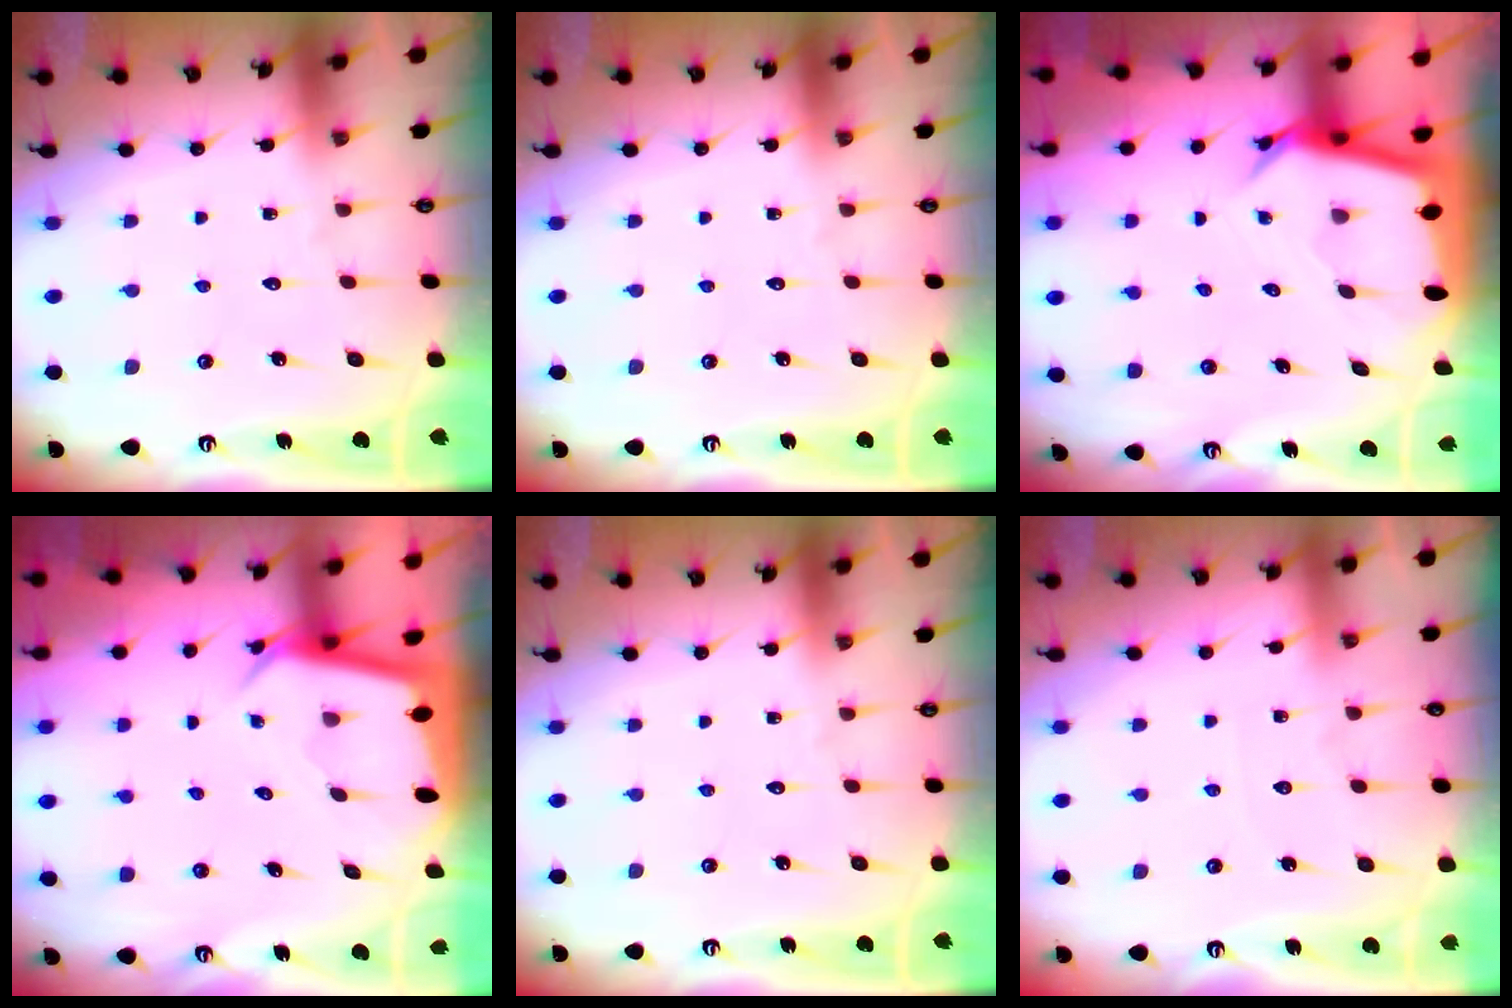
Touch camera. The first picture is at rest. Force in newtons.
{"total": 0.0}
{"total": 5.5, "press": 5.5, "slide": 0.4}
{"total": 3.5, "press": 3.5, "slide": 0.3}
{"total": 0.0}
{"total": 2.1, "press": 2.1, "slide": 0.3}